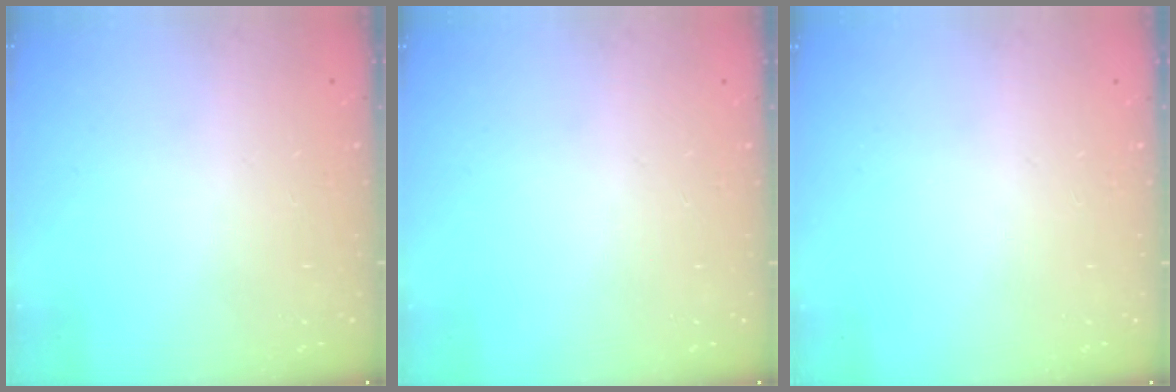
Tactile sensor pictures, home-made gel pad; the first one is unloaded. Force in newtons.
{"total": 0.0}
{"total": 0.0}